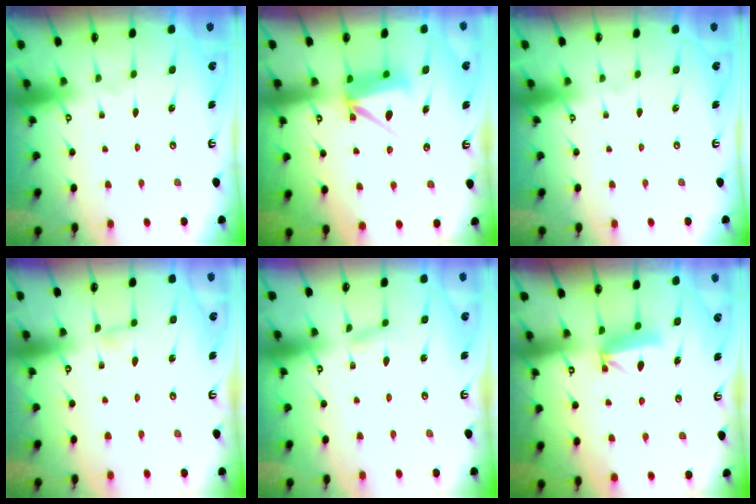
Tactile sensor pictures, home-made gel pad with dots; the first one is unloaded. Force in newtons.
{"total": 8.0, "press": 7.9, "slide": 1.0}
{"total": 0.0}
{"total": 3.3, "press": 3.3, "slide": 0.3}
{"total": 2.9, "press": 2.9, "slide": 0.3}
{"total": 7.7, "press": 7.6, "slide": 0.4}